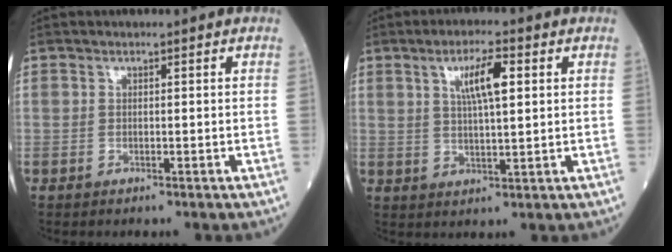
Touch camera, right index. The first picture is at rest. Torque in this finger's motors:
{"motor_torque": [0.10, 0.22, 0.15, 0.04]}